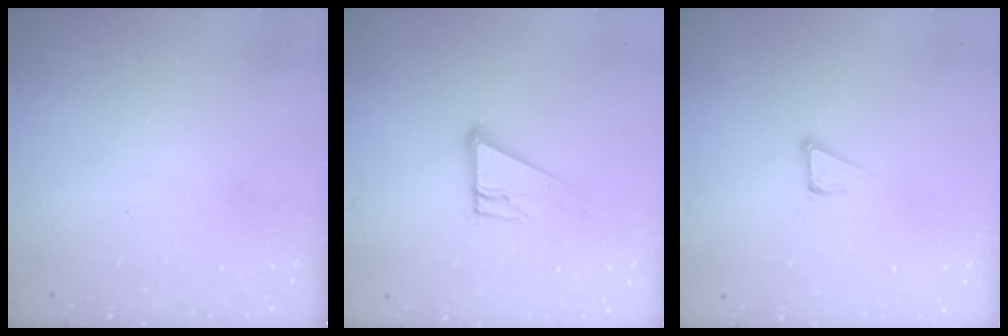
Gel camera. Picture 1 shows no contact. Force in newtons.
{"total": 10.0, "press": 10.0, "slide": 0.5}
{"total": 3.8, "press": 3.8, "slide": 0.2}